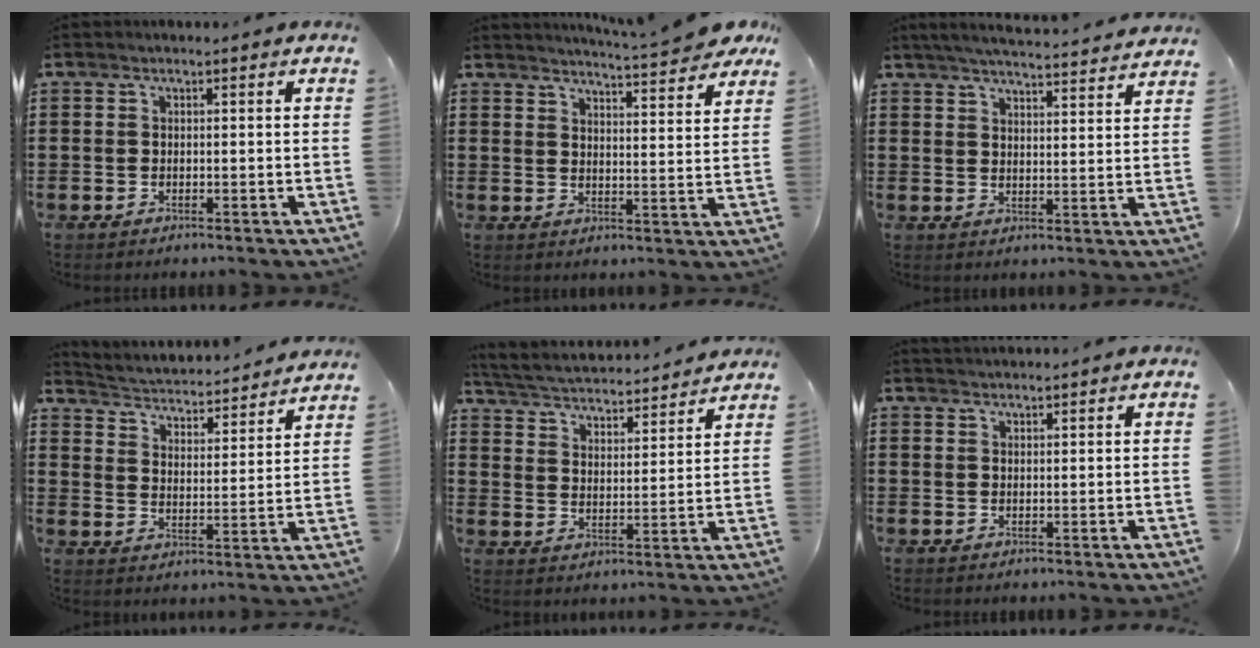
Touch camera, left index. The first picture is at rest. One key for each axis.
{"total": 5.4, "fx": 5.1, "fy": -0.5, "fz": 1.7, "tx": -0.036, "ty": -0.032, "tz": 0.085}
{"total": 4.9, "fx": 4.7, "fy": -0.7, "fz": 1.2, "tx": -0.039, "ty": -0.032, "tz": 0.080}
{"total": 2.6, "fx": 2.6, "fy": -0.1, "fz": 0.0, "tx": -0.021, "ty": -0.035, "tz": 0.032}
{"total": 3.5, "fx": 3.4, "fy": -0.1, "fz": 0.7, "tx": -0.035, "ty": -0.030, "tz": 0.050}
{"total": 1.3, "fx": 1.3, "fy": -0.2, "fz": 0.0, "tx": -0.002, "ty": -0.001, "tz": 0.026}